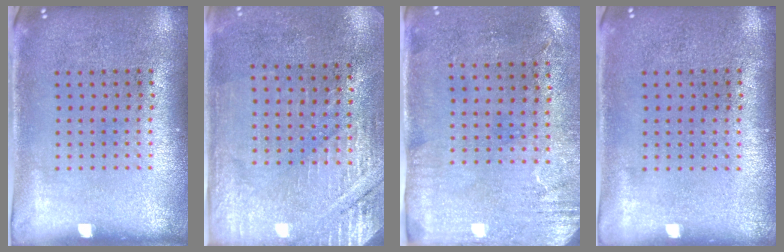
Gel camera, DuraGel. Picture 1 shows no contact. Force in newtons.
{"total": 2.8, "press": 2.7, "slide": 0.9}
{"total": 3.0, "press": 2.4, "slide": 1.8}
{"total": 0.0}